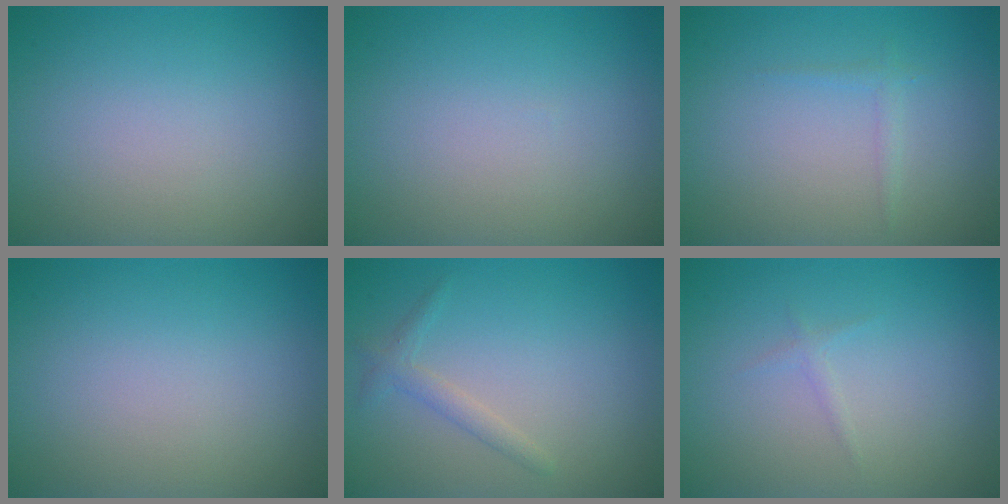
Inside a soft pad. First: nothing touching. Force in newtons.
{"total": 0.0}
{"total": 0.8, "press": 0.8, "slide": 0.1}
{"total": 0.0}
{"total": 1.5, "press": 1.4, "slide": 0.1}
{"total": 0.6, "press": 0.6, "slide": 0.1}